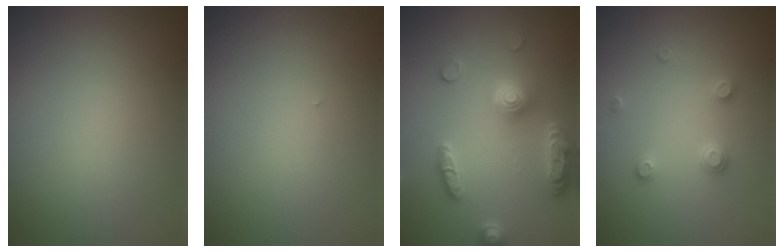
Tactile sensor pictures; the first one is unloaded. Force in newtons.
{"total": 0.0}
{"total": 5.4, "press": 5.3, "slide": 0.9}
{"total": 1.8, "press": 1.7, "slide": 0.3}